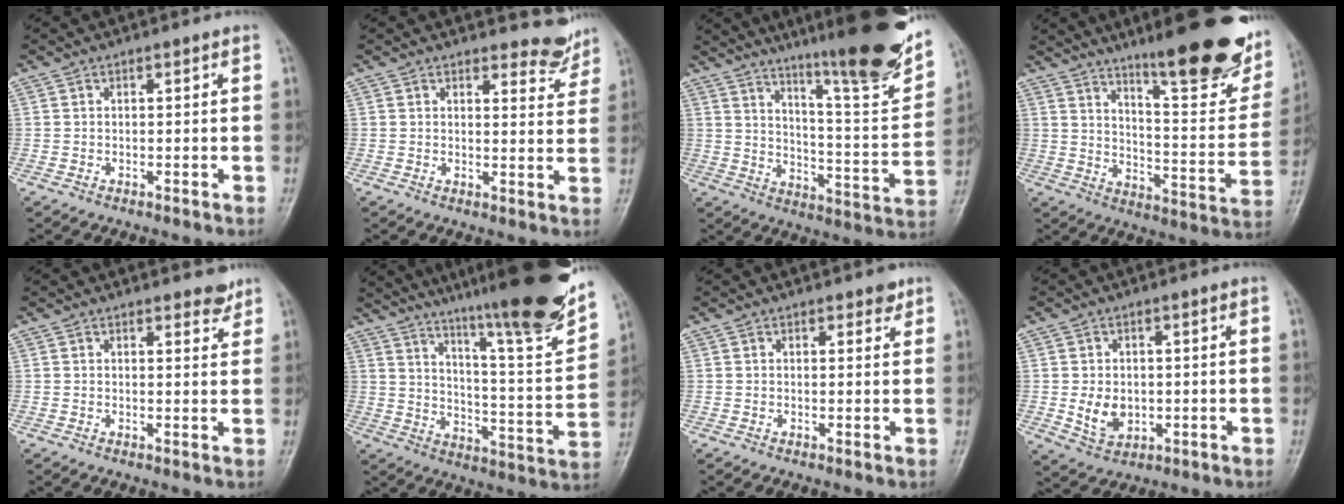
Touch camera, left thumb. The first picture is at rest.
{"total": 4.7, "force": [4.4, 1.6, 0.4], "torque": [0.013, -0.043, 0.047]}
{"total": 24.2, "force": [17.0, 3.3, 16.9], "torque": [-0.229, -0.079, 0.250]}
{"total": 25.6, "force": [16.7, 6.4, 18.2], "torque": [-0.217, -0.082, 0.241]}
{"total": 2.6, "force": [2.1, 0.9, 1.0], "torque": [0.001, -0.015, 0.026]}
{"total": 27.2, "force": [20.3, 3.0, 17.9], "torque": [-0.256, -0.094, 0.295]}
{"total": 1.7, "force": [1.1, 0.9, 0.8], "torque": [0.002, -0.005, 0.012]}
{"total": 5.9, "force": [-0.4, 4.5, 3.8], "torque": [-0.050, -0.006, 0.004]}